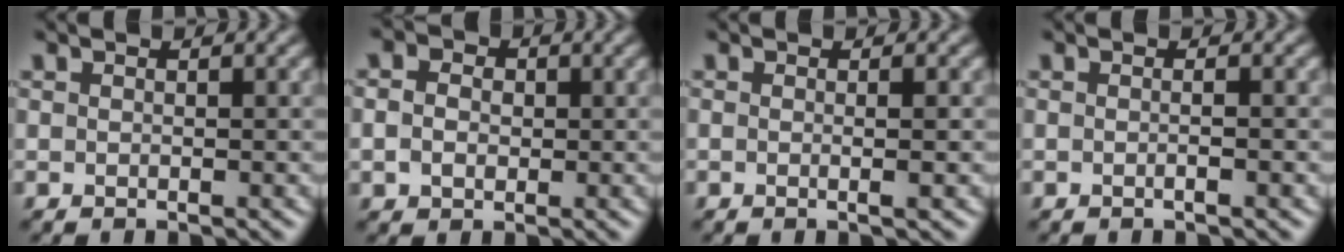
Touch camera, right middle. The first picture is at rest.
{"total": 3.2, "force": [0.5, 2.6, 1.9], "torque": [-0.033, 0.013, -0.008]}
{"total": 1.6, "force": [-0.1, 0.4, 1.6], "torque": [-0.019, -0.003, -0.006]}
{"total": 1.1, "force": [-0.2, 0.3, 1.1], "torque": [-0.010, -0.005, -0.007]}